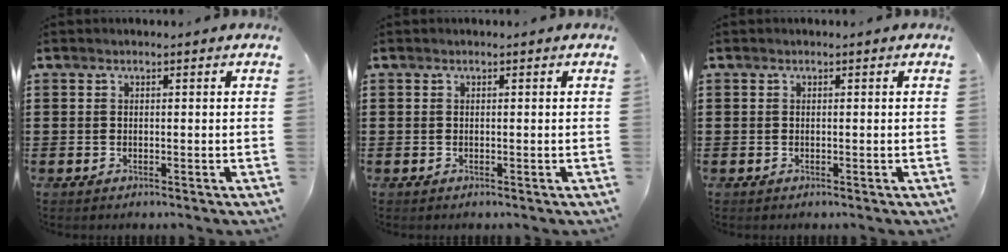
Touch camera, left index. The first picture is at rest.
{"total": 0.0}
{"total": 0.0}